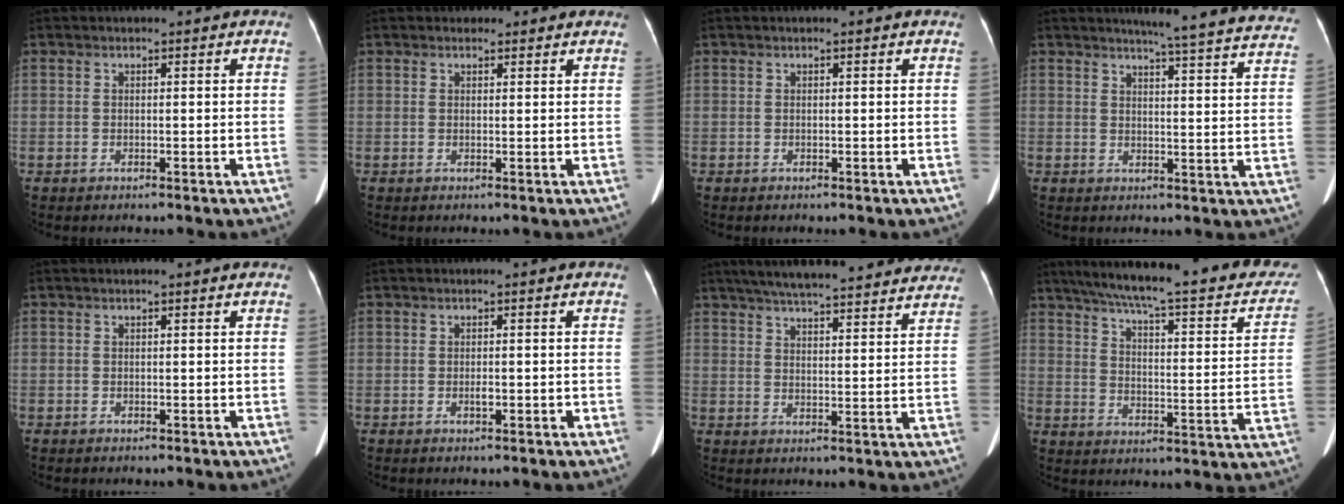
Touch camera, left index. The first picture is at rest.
{"total": 1.2, "force": [0.9, 0.8, 0.0], "torque": [0.001, 0.000, 0.006]}
{"total": 0.0}
{"total": 19.9, "force": [18.6, 0.9, 6.9], "torque": [-0.081, -0.062, 0.201]}
{"total": 0.0}
{"total": 1.0, "force": [-0.6, 0.4, 0.8], "torque": [-0.019, -0.005, -0.009]}
{"total": 25.9, "force": [22.8, 4.3, 11.4], "torque": [-0.181, 0.005, 0.285]}
{"total": 29.4, "force": [23.9, 4.9, 16.4], "torque": [-0.246, -0.026, 0.299]}